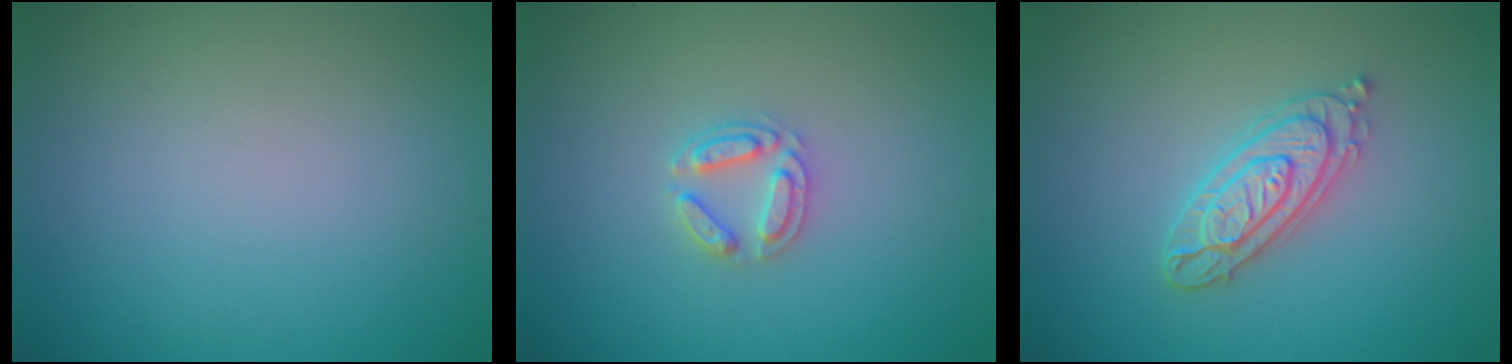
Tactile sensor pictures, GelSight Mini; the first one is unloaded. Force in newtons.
{"total": 2.2, "press": 2.2, "slide": 0.3}
{"total": 3.0, "press": 2.9, "slide": 0.6}